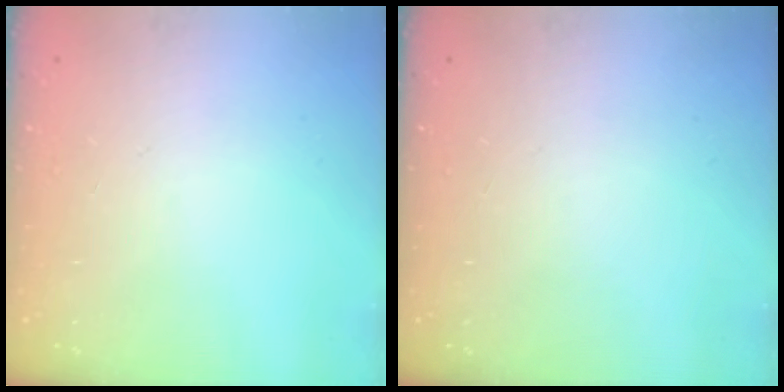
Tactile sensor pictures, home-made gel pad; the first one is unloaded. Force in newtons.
{"total": 0.0}